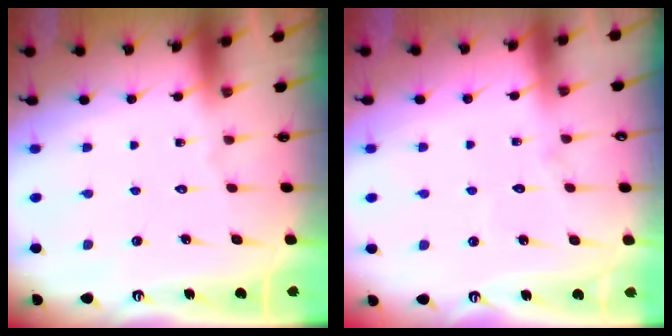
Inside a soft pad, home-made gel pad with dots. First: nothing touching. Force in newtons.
{"total": 6.2, "press": 6.2, "slide": 0.6}